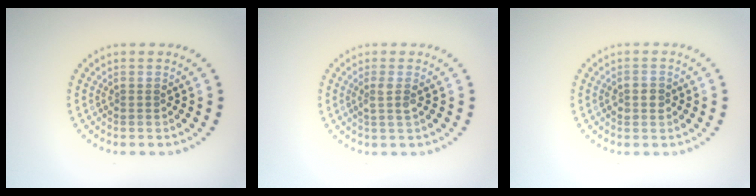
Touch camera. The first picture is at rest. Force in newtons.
{"total": 1.4, "press": 1.1, "slide": 0.9}
{"total": 1.6, "press": 1.5, "slide": 0.5}